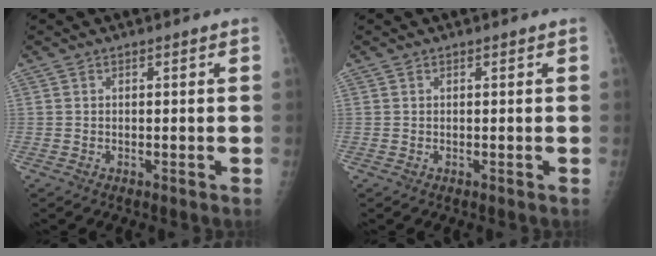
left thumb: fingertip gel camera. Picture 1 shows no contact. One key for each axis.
{"total": 0.0}